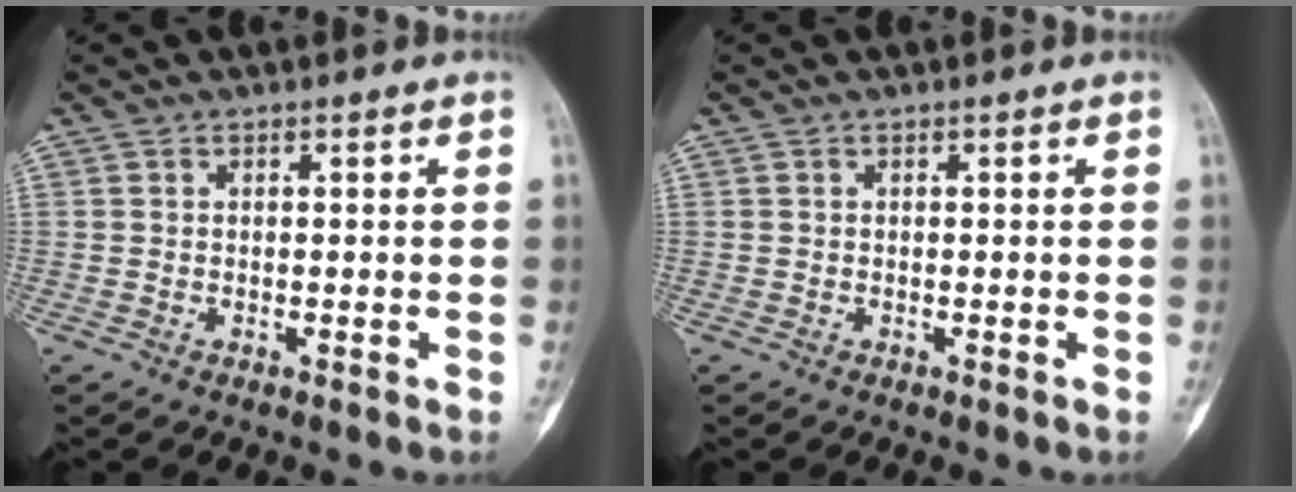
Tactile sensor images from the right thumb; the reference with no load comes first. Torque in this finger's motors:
{"motor_torque": [0.01, 0.00, 0.09, 0.06, 0.01]}